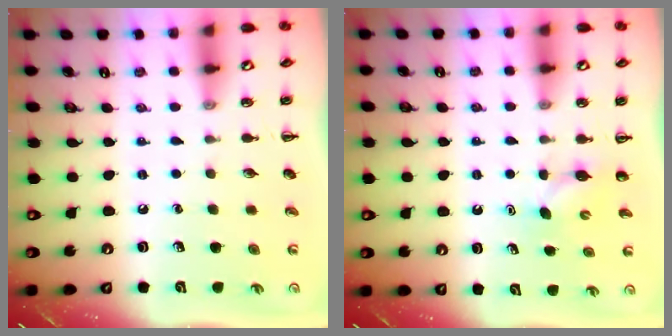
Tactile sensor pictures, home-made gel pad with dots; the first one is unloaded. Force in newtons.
{"total": 3.8, "press": 3.8, "slide": 0.8}